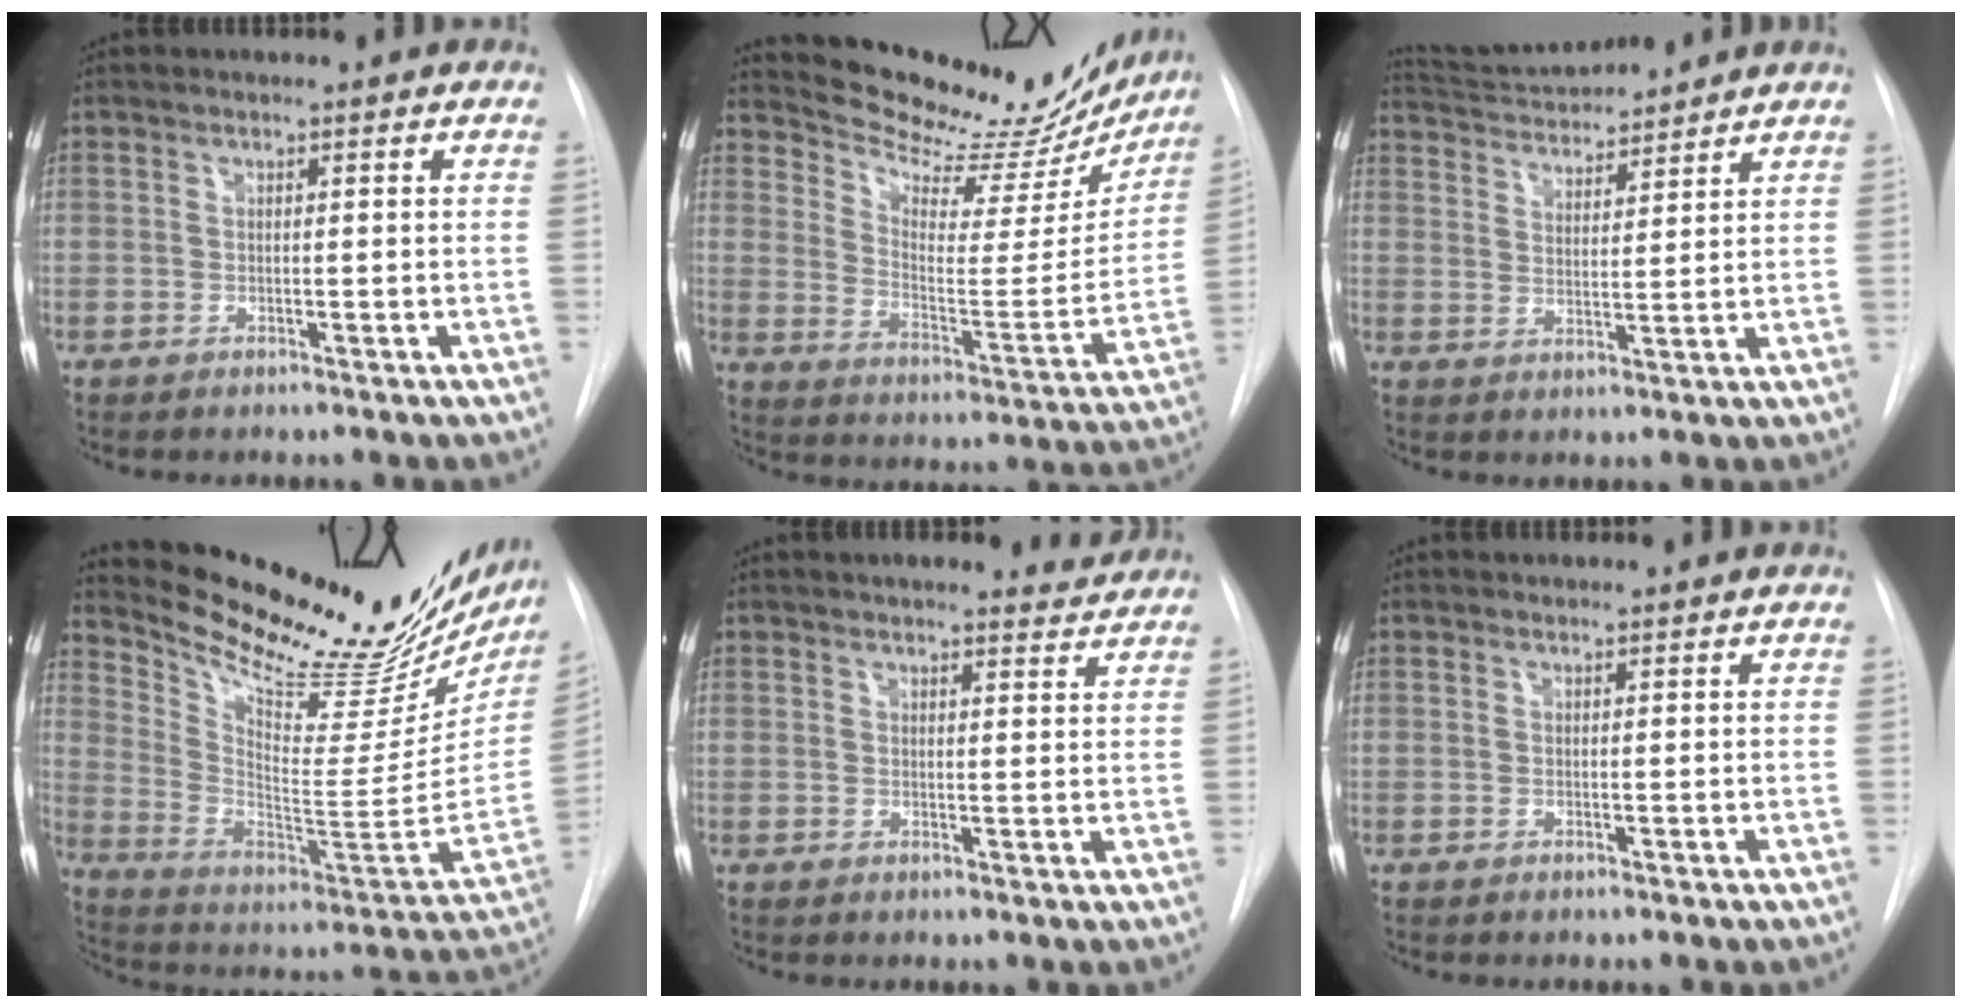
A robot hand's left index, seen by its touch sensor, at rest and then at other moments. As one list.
[{"total": 21.3, "force": [19.6, 6.0, 5.8], "torque": [-0.074, -0.044, 0.258]}, {"total": 10.3, "force": [9.9, 0.6, 2.7], "torque": [-0.060, 0.022, 0.170]}, {"total": 30.8, "force": [26.3, 7.1, 14.3], "torque": [-0.237, -0.083, 0.362]}, {"total": 5.6, "force": [5.4, 1.0, 1.4], "torque": [-0.016, 0.000, 0.054]}, {"total": 0.6, "force": [0.6, 0.0, 0.1], "torque": [-0.003, 0.012, 0.011]}]